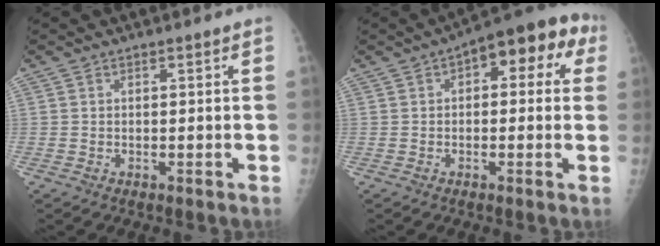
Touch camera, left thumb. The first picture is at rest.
{"total": 11.2, "force": [3.6, 5.7, 9.0], "torque": [-0.074, 0.035, 0.036]}